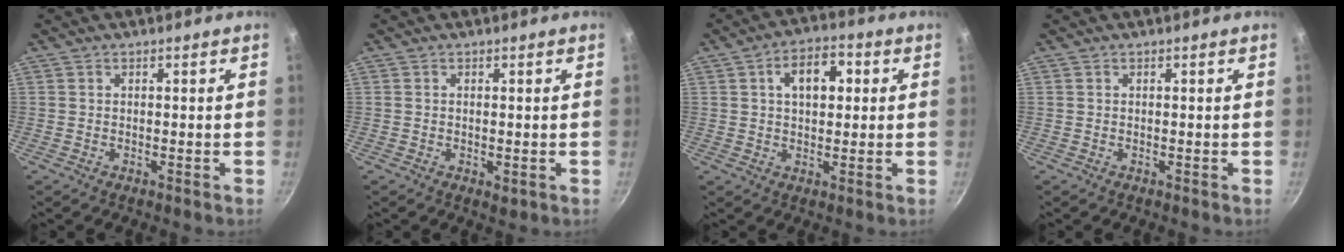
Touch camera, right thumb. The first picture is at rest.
{"total": 1.4, "force": [-0.1, 0.7, 1.2], "torque": [-0.018, -0.006, -0.002]}
{"total": 8.4, "force": [1.9, 5.1, 6.4], "torque": [-0.071, 0.013, 0.024]}
{"total": 0.0}